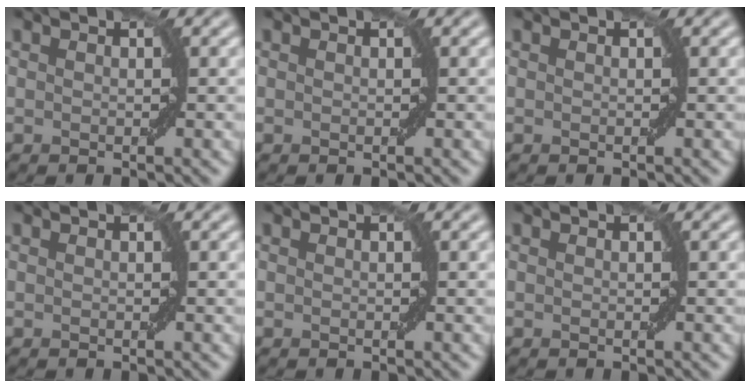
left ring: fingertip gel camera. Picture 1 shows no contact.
{"total": 0.0}
{"total": 0.0}
{"total": 0.0}
{"total": 0.0}
{"total": 0.0}